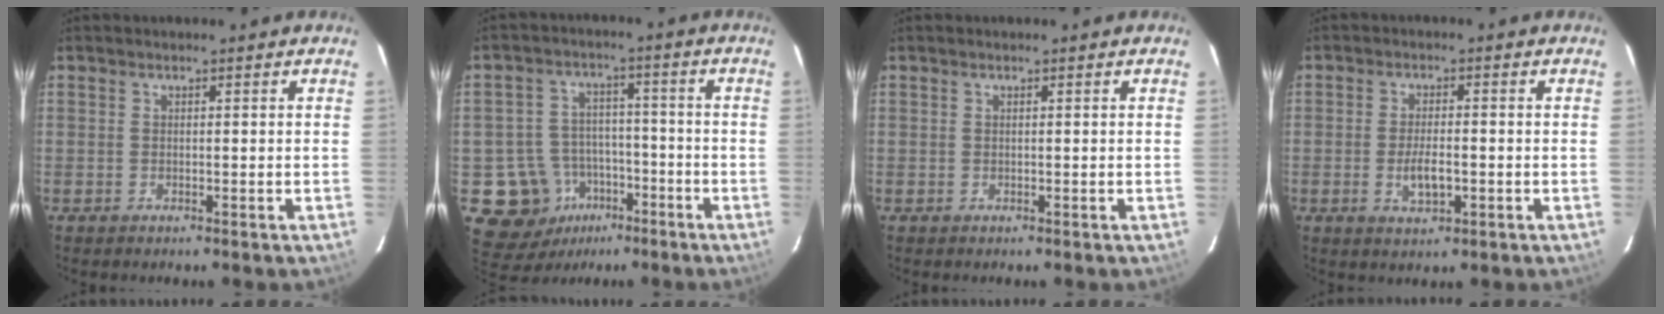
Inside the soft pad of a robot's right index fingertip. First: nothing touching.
{"total": 11.4, "force": [-5.3, 9.6, 2.8], "torque": [-0.081, 0.026, -0.064]}
{"total": 0.0}
{"total": 4.7, "force": [-1.3, 1.8, 4.1], "torque": [-0.081, -0.007, -0.018]}